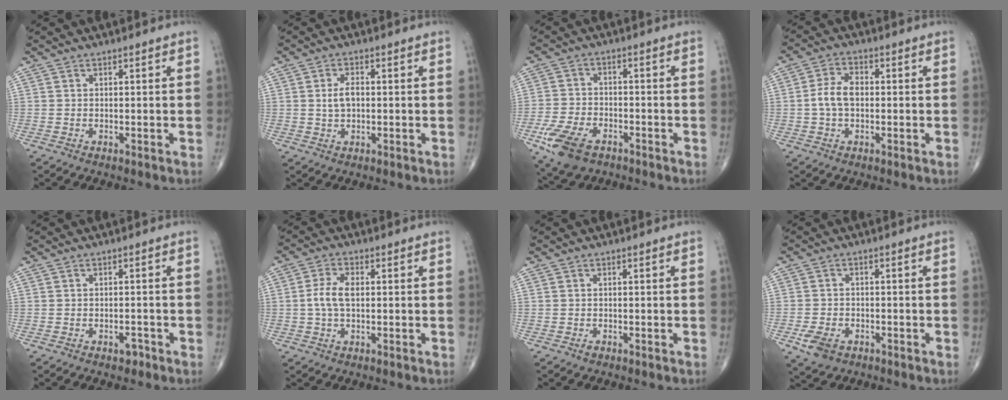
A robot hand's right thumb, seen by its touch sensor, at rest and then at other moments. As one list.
[{"total": 3.5, "force": [0.1, 2.0, 2.8], "torque": [-0.051, 0.004, 0.002]}, {"total": 9.9, "force": [-5.3, 5.7, 6.2], "torque": [-0.123, 0.011, -0.093]}, {"total": 5.6, "force": [-0.3, 3.5, 4.3], "torque": [-0.086, 0.017, -0.013]}, {"total": 1.5, "force": [-1.0, 0.8, 0.7], "torque": [-0.007, 0.005, -0.016]}, {"total": 4.8, "force": [0.1, 2.5, 4.1], "torque": [-0.095, 0.010, -0.003]}, {"total": 0.6, "force": [-0.4, 0.3, 0.3], "torque": [-0.004, 0.000, -0.008]}, {"total": 4.9, "force": [-2.4, 3.3, 2.8], "torque": [-0.056, 0.005, -0.038]}]